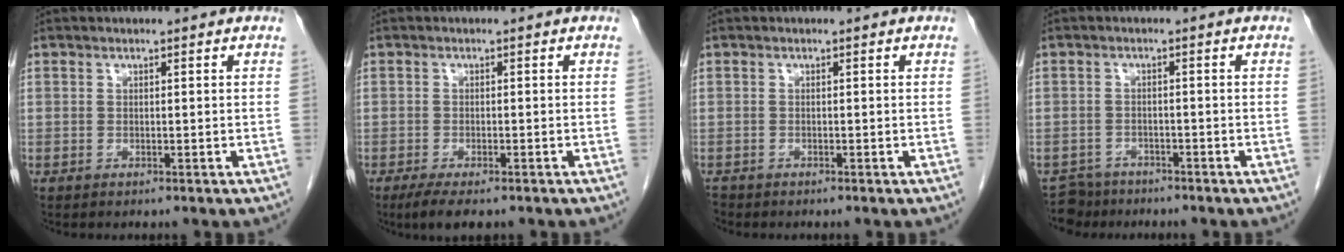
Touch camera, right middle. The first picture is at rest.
{"total": 4.5, "force": [-3.3, 1.3, 2.9], "torque": [-0.051, -0.010, -0.050]}
{"total": 1.3, "force": [-1.1, 0.7, 0.1], "torque": [-0.009, -0.002, -0.019]}
{"total": 4.0, "force": [-3.4, 1.9, -0.7], "torque": [0.012, -0.001, -0.060]}